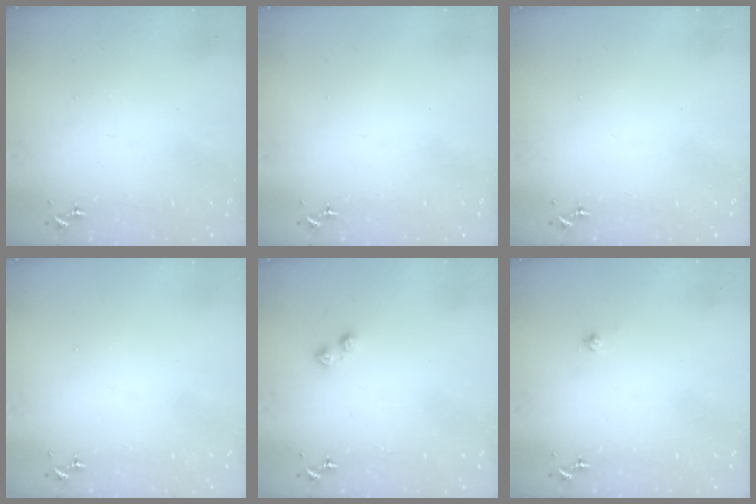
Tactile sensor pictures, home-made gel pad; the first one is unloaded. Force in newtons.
{"total": 0.0}
{"total": 0.0}
{"total": 0.0}
{"total": 4.3, "press": 4.3, "slide": 0.4}
{"total": 2.3, "press": 2.3, "slide": 0.2}